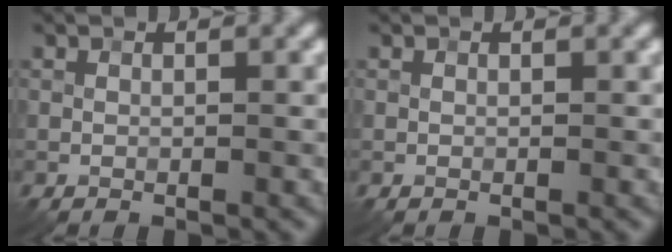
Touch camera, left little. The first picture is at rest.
{"total": 0.0}